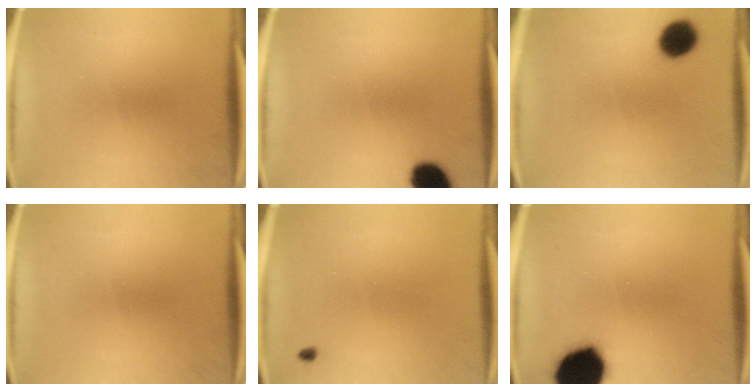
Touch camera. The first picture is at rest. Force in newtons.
{"total": 8.4}
{"total": 8.1}
{"total": 0.0}
{"total": 0.6}
{"total": 19.3}